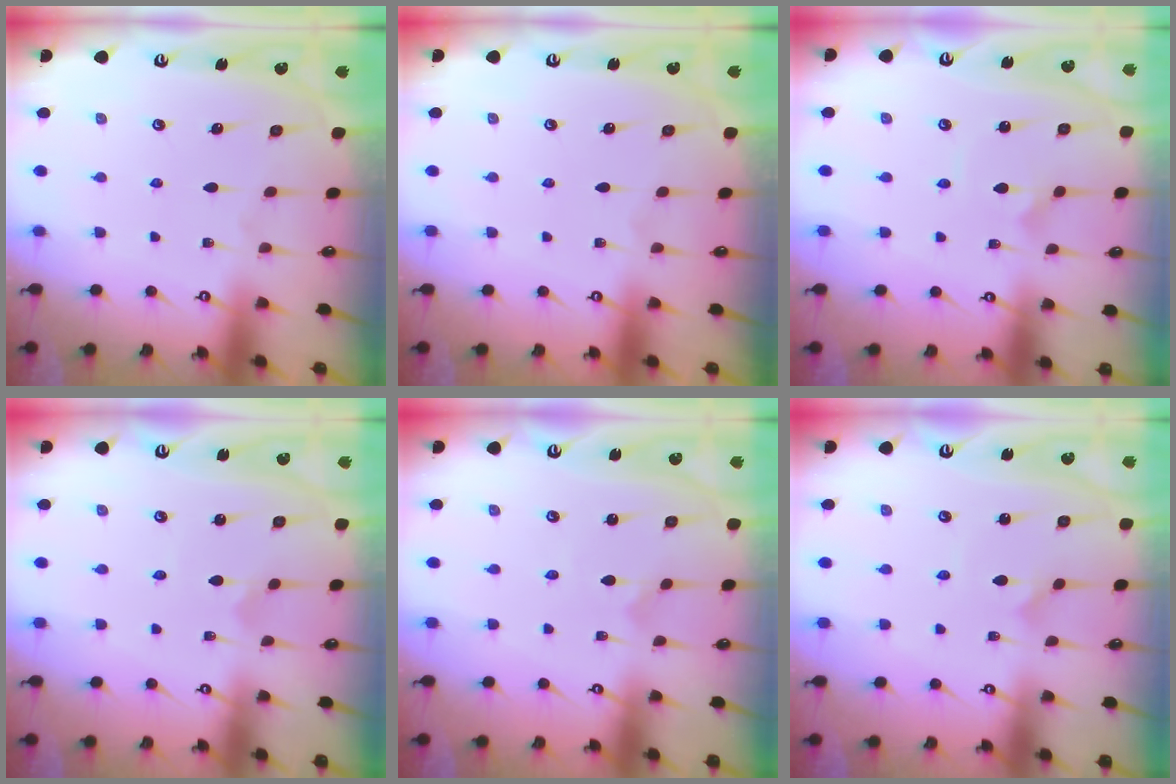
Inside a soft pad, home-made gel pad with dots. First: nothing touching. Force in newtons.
{"total": 0.0}
{"total": 3.0, "press": 3.0, "slide": 0.0}
{"total": 0.7, "press": 0.7, "slide": 0.1}
{"total": 0.0}
{"total": 1.5, "press": 1.5, "slide": 0.1}